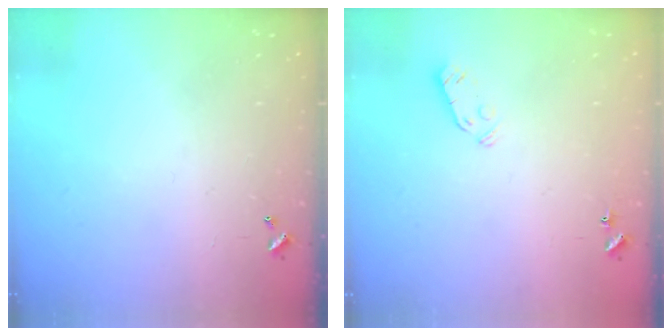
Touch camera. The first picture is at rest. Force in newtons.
{"total": 3.5, "press": 3.5, "slide": 0.4}